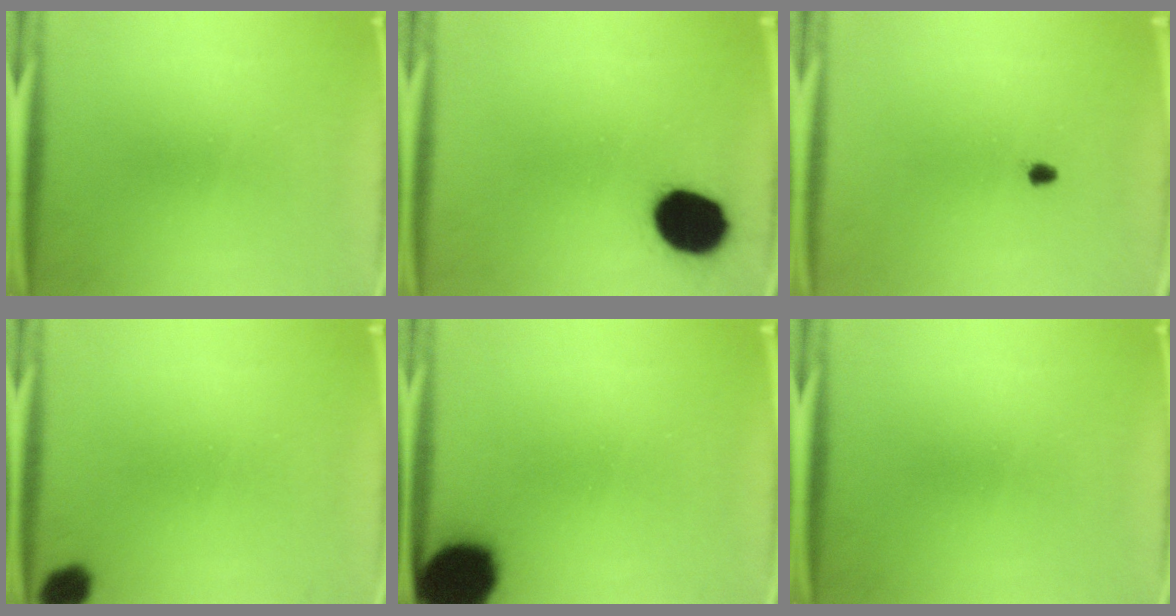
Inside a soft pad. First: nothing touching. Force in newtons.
{"total": 14.4}
{"total": 0.9}
{"total": 4.4}
{"total": 15.9}
{"total": 0.0}